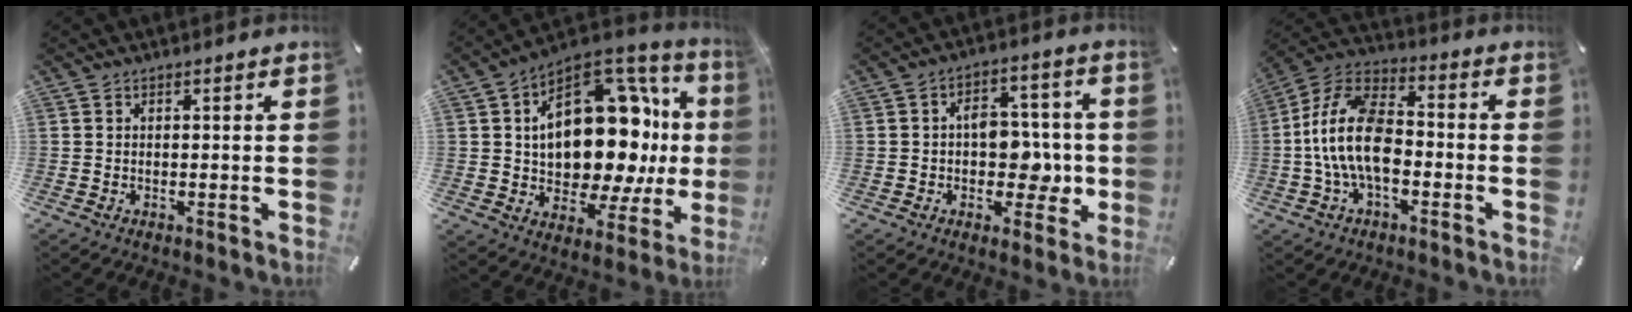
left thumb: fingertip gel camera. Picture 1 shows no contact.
{"total": 22.0, "force": [3.9, 13.4, 17.0], "torque": [-0.259, -0.044, 0.062]}
{"total": 10.3, "force": [-0.9, 7.4, 7.0], "torque": [-0.085, 0.015, -0.011]}
{"total": 14.9, "force": [-3.3, 8.7, 11.6], "torque": [-0.246, 0.017, -0.064]}